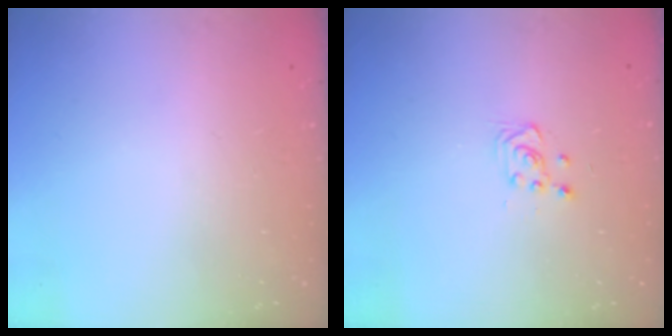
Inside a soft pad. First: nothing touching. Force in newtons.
{"total": 2.8, "press": 2.7, "slide": 0.7}